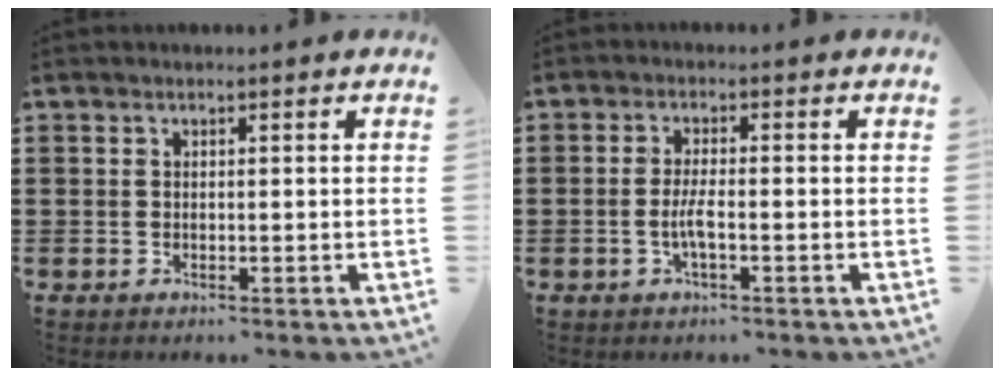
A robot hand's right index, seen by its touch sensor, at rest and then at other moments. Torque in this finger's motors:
{"motor_torque": [1.83, 0.31, 0.03, 0.02]}